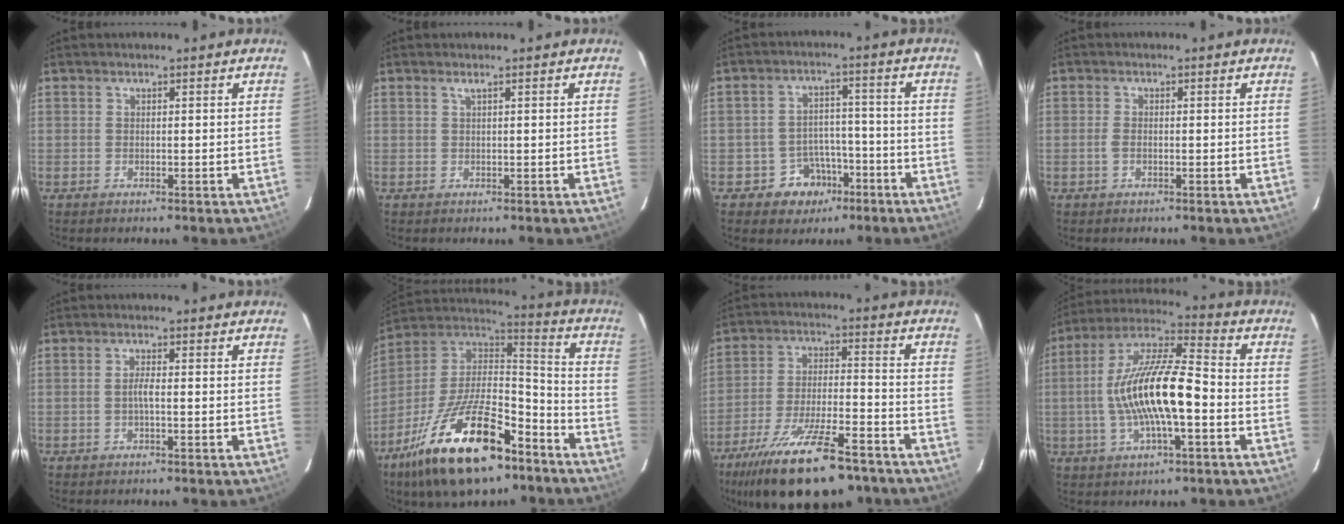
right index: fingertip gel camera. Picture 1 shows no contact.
{"total": 0.7, "force": [0.3, -0.4, 0.5], "torque": [-0.008, -0.001, 0.004]}
{"total": 7.4, "force": [-4.4, 5.8, 1.5], "torque": [-0.037, 0.029, -0.052]}
{"total": 1.5, "force": [-0.5, 0.8, 1.1], "torque": [-0.026, -0.002, -0.011]}
{"total": 1.6, "force": [-0.5, -0.2, 1.5], "torque": [-0.029, 0.002, -0.012]}
{"total": 26.2, "force": [-15.3, 10.8, 18.3], "torque": [-0.350, -0.015, -0.252]}
{"total": 22.4, "force": [-16.8, 6.5, 13.3], "torque": [-0.253, -0.041, -0.258]}
{"total": 16.4, "force": [-2.7, 4.1, 15.7], "torque": [-0.299, 0.008, -0.054]}